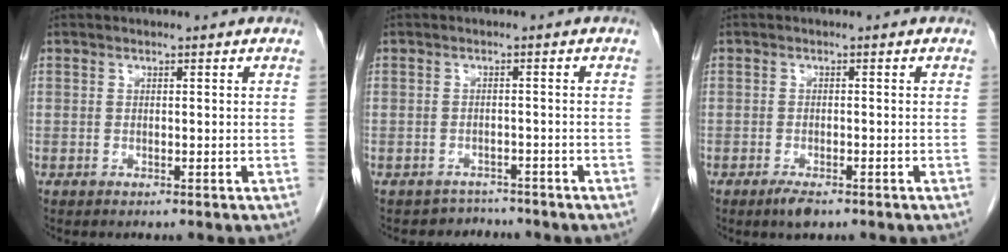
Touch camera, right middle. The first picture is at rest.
{"total": 2.8, "force": [-2.4, 1.0, -1.0], "torque": [0.012, 0.003, -0.038]}
{"total": 2.4, "force": [-1.6, 0.7, 1.6], "torque": [-0.034, -0.004, -0.026]}